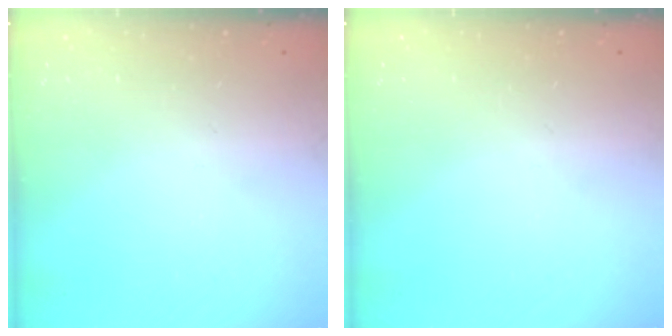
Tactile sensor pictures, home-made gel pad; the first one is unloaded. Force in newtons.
{"total": 0.0}